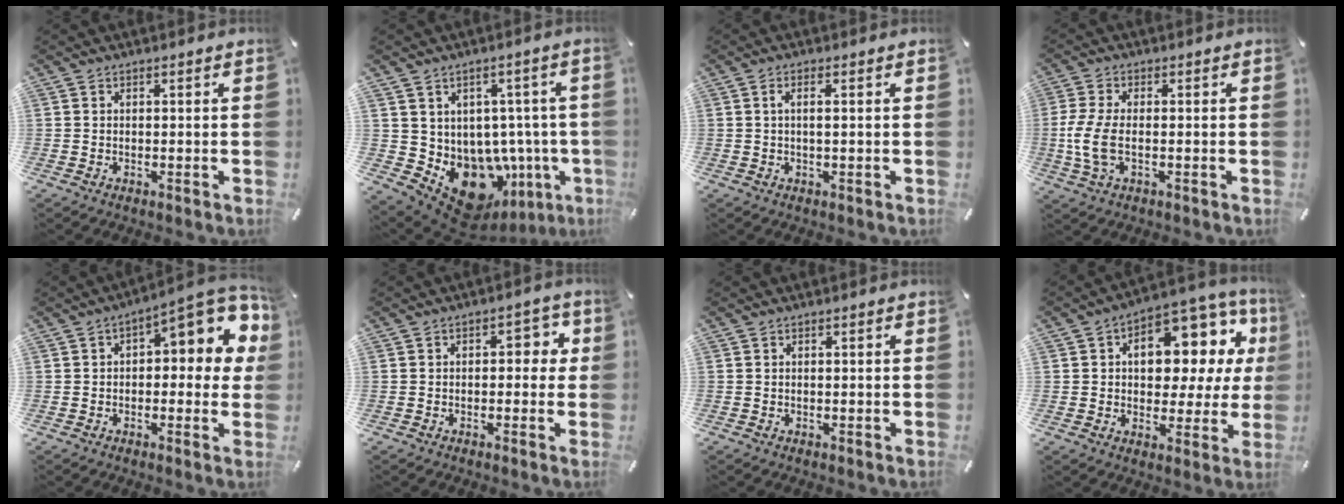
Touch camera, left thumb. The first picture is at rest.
{"total": 11.5, "force": [-4.7, 8.2, 6.6], "torque": [-0.108, -0.019, -0.062]}
{"total": 2.2, "force": [0.2, 0.3, 2.1], "torque": [-0.041, -0.002, 0.003]}
{"total": 7.7, "force": [-1.0, 3.3, 6.9], "torque": [-0.154, -0.011, -0.018]}
{"total": 11.0, "force": [4.1, 5.1, 8.9], "torque": [-0.099, -0.041, 0.064]}
{"total": 4.7, "force": [0.0, 3.1, 3.6], "torque": [-0.040, 0.004, -0.011]}
{"total": 0.0}
{"total": 13.5, "force": [3.7, 8.7, 9.7], "torque": [-0.125, -0.032, 0.062]}